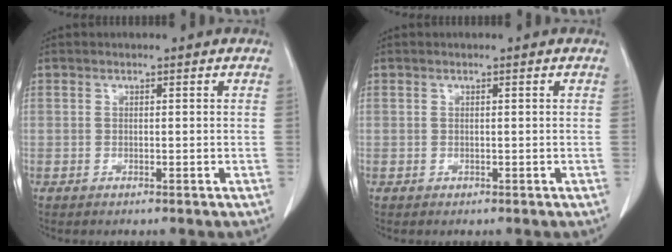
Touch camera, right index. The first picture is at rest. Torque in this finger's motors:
{"motor_torque": [-0.04, -0.01, 0.02, 0.01]}